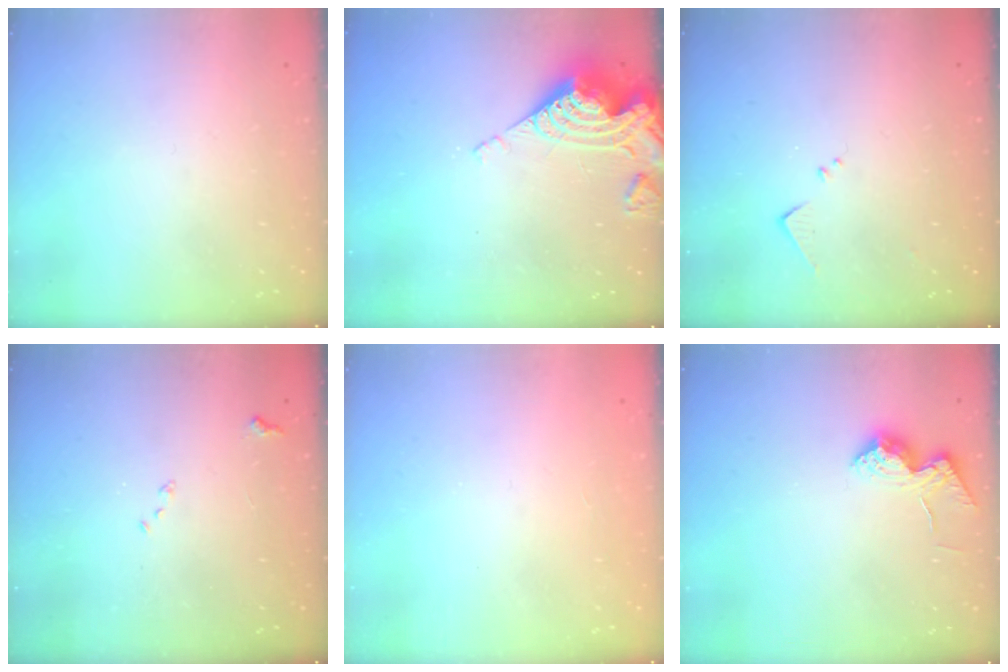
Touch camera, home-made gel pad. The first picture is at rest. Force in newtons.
{"total": 12.1, "press": 12.1, "slide": 1.2}
{"total": 5.9, "press": 5.8, "slide": 0.7}
{"total": 7.8, "press": 7.8, "slide": 1.0}
{"total": 1.2, "press": 1.2, "slide": 0.1}
{"total": 13.8, "press": 13.7, "slide": 0.7}